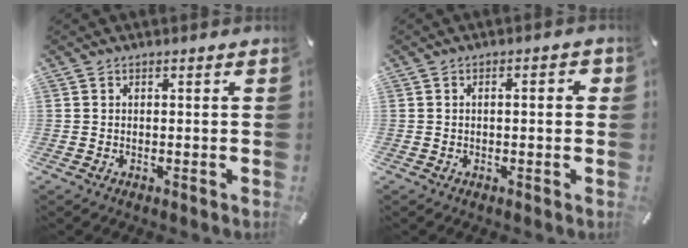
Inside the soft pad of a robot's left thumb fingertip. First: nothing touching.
{"total": 2.6, "force": [-0.2, 1.0, 2.4], "torque": [-0.035, 0.006, -0.007]}